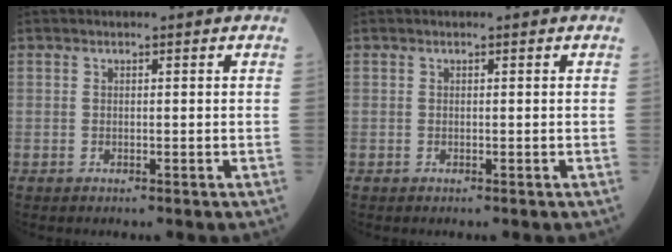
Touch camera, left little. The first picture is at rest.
{"total": 0.0}